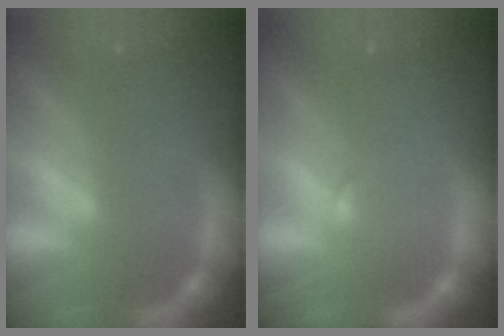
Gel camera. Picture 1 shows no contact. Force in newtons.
{"total": 1.0}